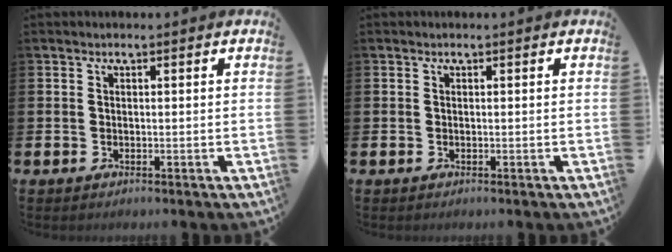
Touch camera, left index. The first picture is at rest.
{"total": 0.0}